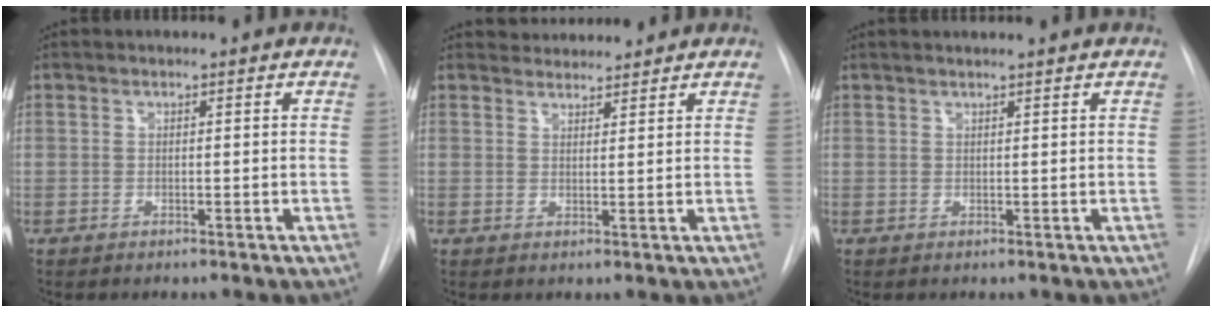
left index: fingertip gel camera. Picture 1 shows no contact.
{"total": 3.4, "force": [3.3, 0.6, -0.2], "torque": [-0.001, 0.018, 0.053]}
{"total": 2.9, "force": [2.6, -0.4, 1.2], "torque": [-0.014, 0.016, 0.034]}